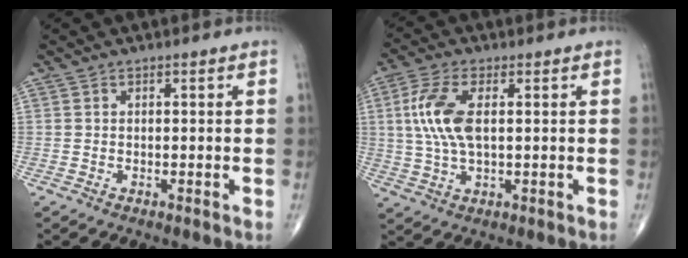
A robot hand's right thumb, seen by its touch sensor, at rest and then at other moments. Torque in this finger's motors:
{"motor_torque": [0.07, 0.15, 0.97, 0.54, 0.12]}